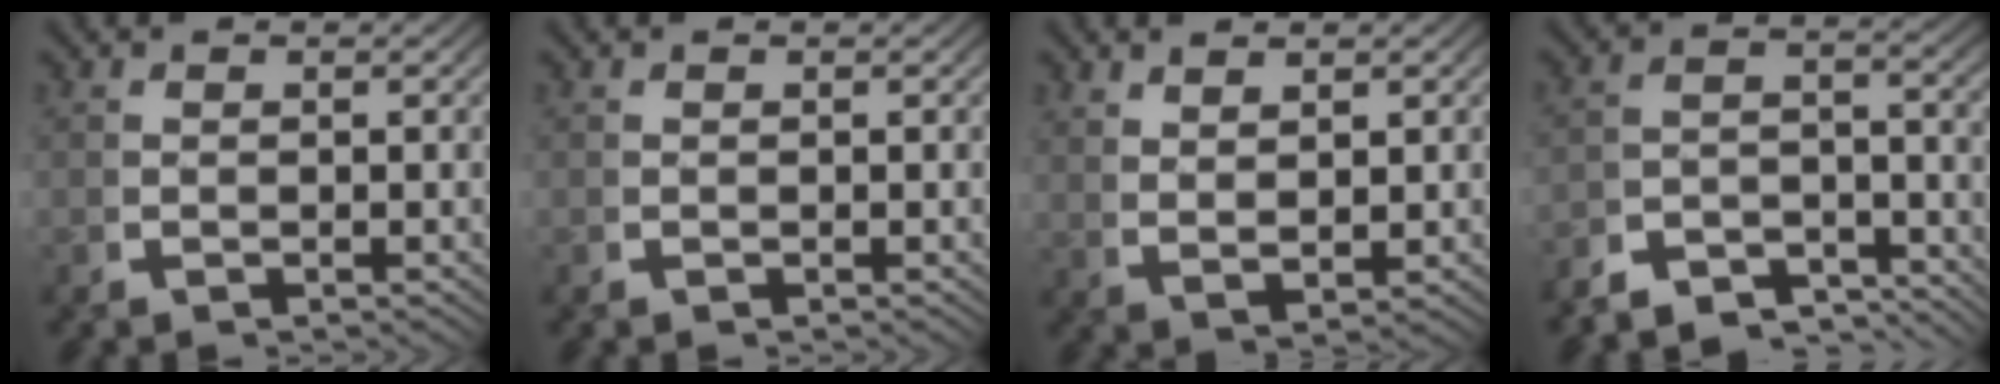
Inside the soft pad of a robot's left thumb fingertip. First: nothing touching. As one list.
[{"total": 0.0}, {"total": 2.5, "force": [1.9, 0.4, 1.5], "torque": [-0.024, -0.001, 0.048]}, {"total": 6.3, "force": [-5.3, 2.6, 2.3], "torque": [-0.027, -0.026, -0.089]}]